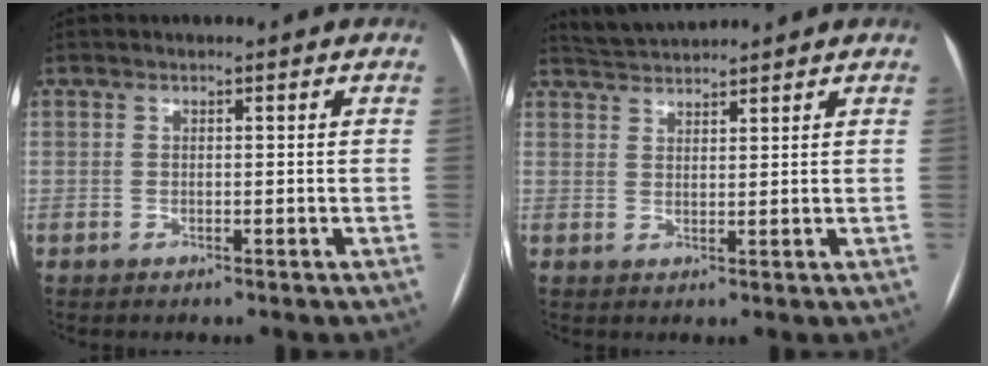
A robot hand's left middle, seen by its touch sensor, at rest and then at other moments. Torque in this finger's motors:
{"motor_torque": [-0.11, -0.17, -0.03, -0.01]}